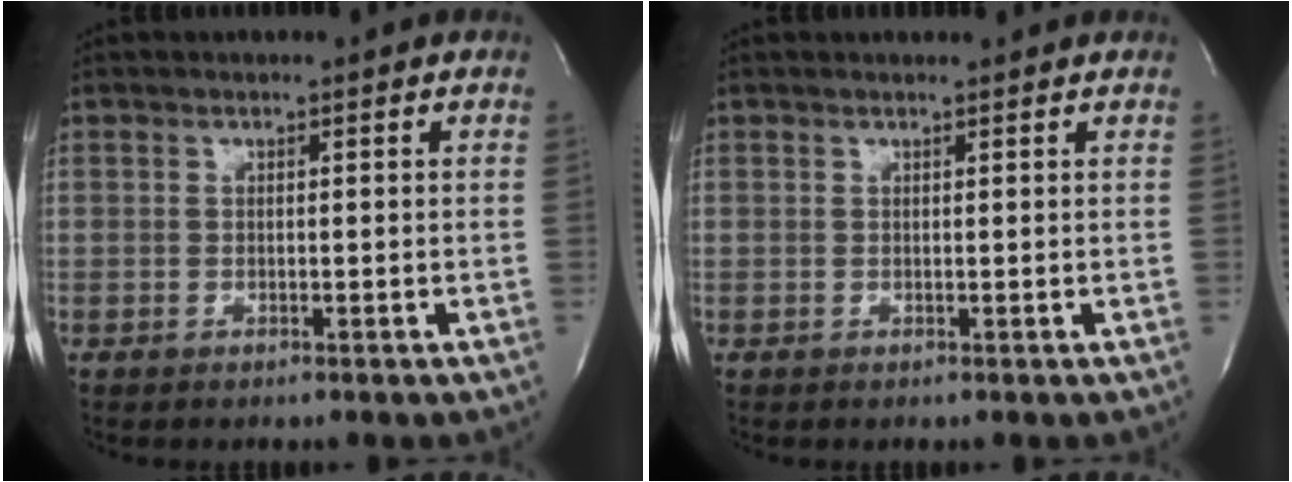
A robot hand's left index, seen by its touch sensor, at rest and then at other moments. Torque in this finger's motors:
{"motor_torque": [0.08, -0.06, 0.05, 0.05]}